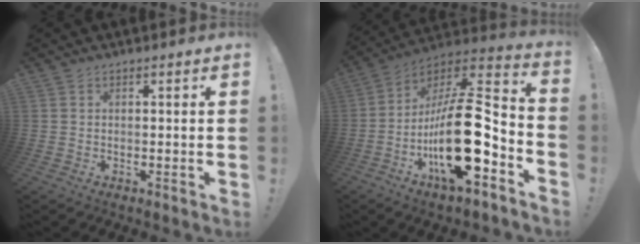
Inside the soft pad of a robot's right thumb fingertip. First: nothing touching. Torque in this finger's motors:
{"motor_torque": [2.92, 2.09, 1.62, -1.15, 0.32]}